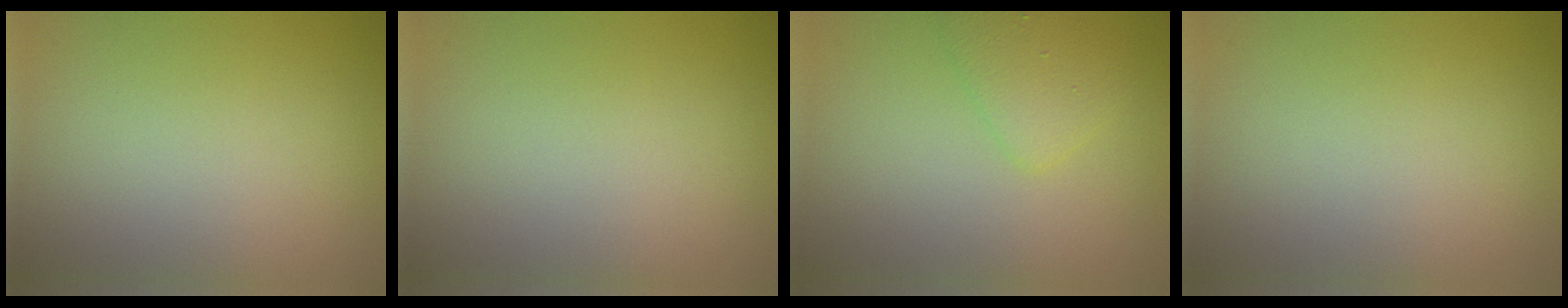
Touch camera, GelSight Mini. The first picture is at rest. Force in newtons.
{"total": 0.0}
{"total": 2.3, "press": 2.2, "slide": 0.1}
{"total": 0.0}